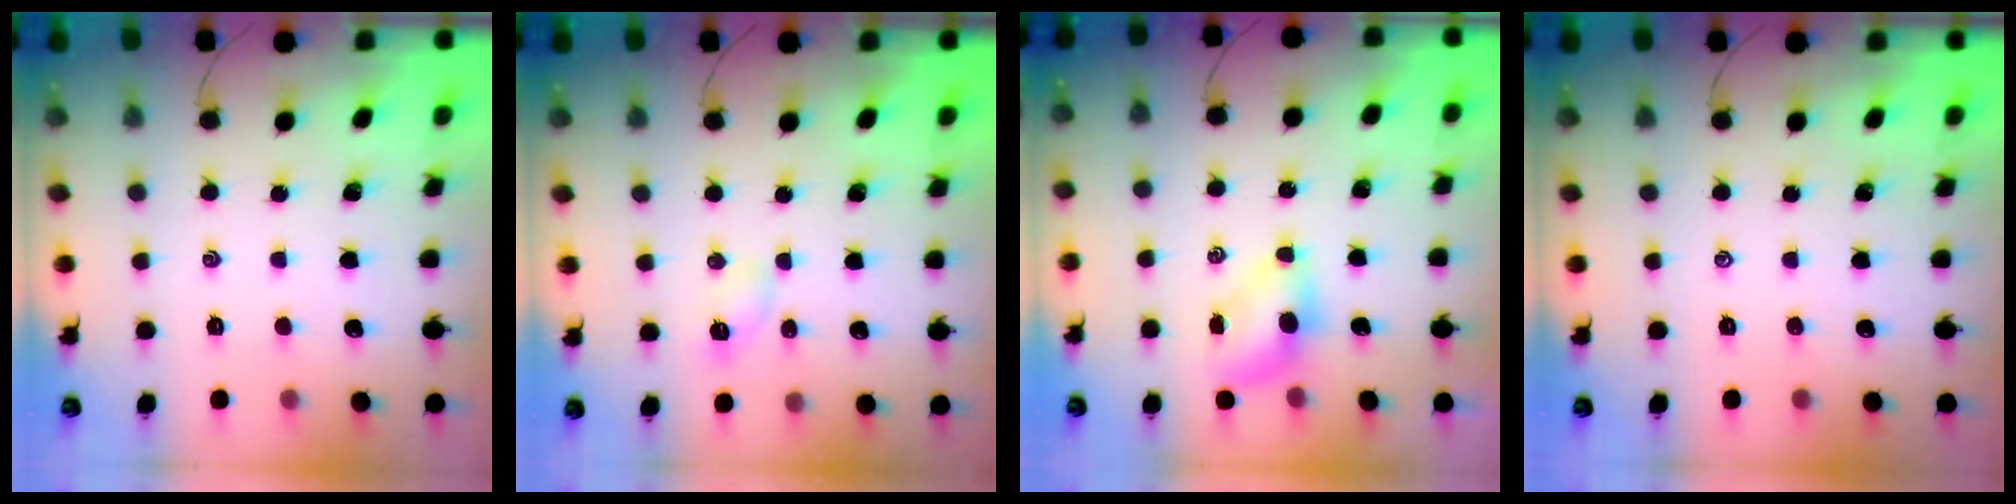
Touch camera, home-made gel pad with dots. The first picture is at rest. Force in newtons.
{"total": 4.2, "press": 4.0, "slide": 1.1}
{"total": 4.7, "press": 4.6, "slide": 0.6}
{"total": 0.0}